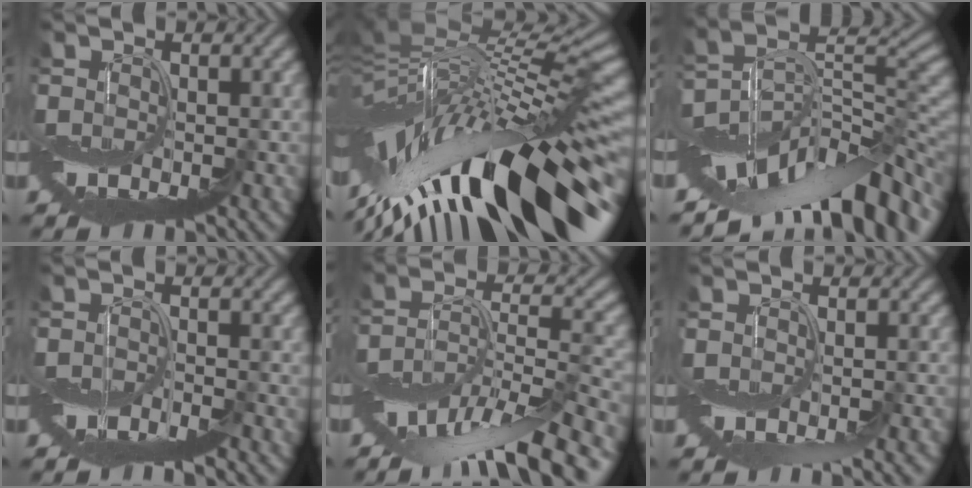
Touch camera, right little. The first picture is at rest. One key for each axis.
{"total": 16.4, "fx": -6.5, "fy": 6.0, "fz": 13.8, "tx": -0.237, "ty": 0.001, "tz": -0.106}
{"total": 13.5, "fx": -8.0, "fy": 6.8, "fz": 8.5, "tx": -0.150, "ty": 0.022, "tz": -0.141}
{"total": 2.6, "fx": -2.5, "fy": -0.1, "fz": 0.8, "tx": -0.013, "ty": -0.003, "tz": -0.048}
{"total": 12.0, "fx": -8.1, "fy": 3.6, "fz": 8.1, "tx": -0.151, "ty": -0.003, "tz": -0.139}
{"total": 2.2, "fx": -1.5, "fy": 0.1, "fz": 1.6, "tx": -0.019, "ty": -0.007, "tz": -0.019}